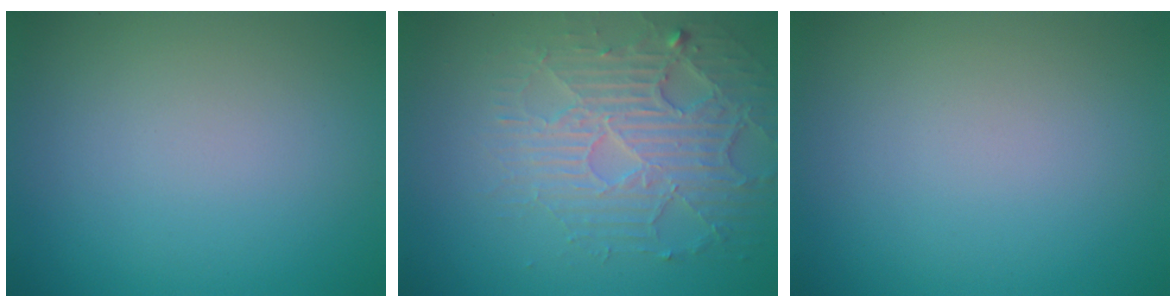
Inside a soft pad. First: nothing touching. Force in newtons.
{"total": 4.6, "press": 4.1, "slide": 2.1}
{"total": 0.0}